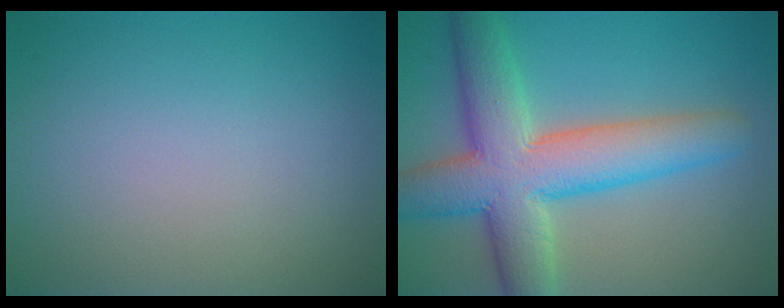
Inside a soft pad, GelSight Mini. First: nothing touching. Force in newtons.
{"total": 9.6, "press": 9.6, "slide": 0.6}